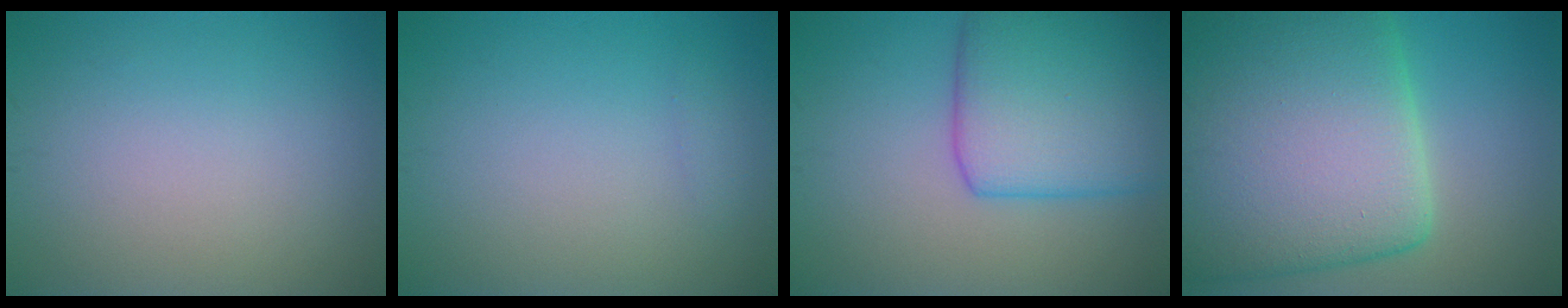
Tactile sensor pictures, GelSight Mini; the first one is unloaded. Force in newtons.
{"total": 0.5, "press": 0.5, "slide": 0.1}
{"total": 8.5, "press": 8.5, "slide": 0.3}
{"total": 16.8, "press": 16.8, "slide": 1.2}